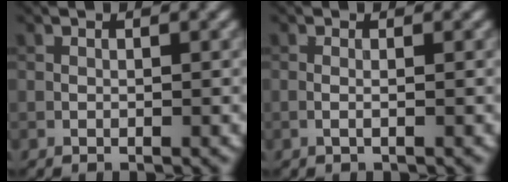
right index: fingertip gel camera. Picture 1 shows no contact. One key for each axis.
{"total": 0.8, "fx": -0.1, "fy": 0.2, "fz": 0.8, "tx": -0.015, "ty": -0.003, "tz": -0.006}